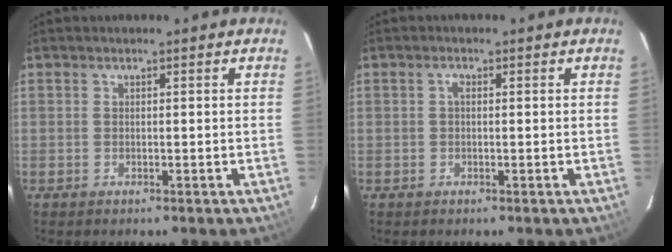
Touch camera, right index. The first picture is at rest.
{"total": 0.9, "force": [0.1, 0.5, 0.8], "torque": [-0.014, 0.005, -0.001]}